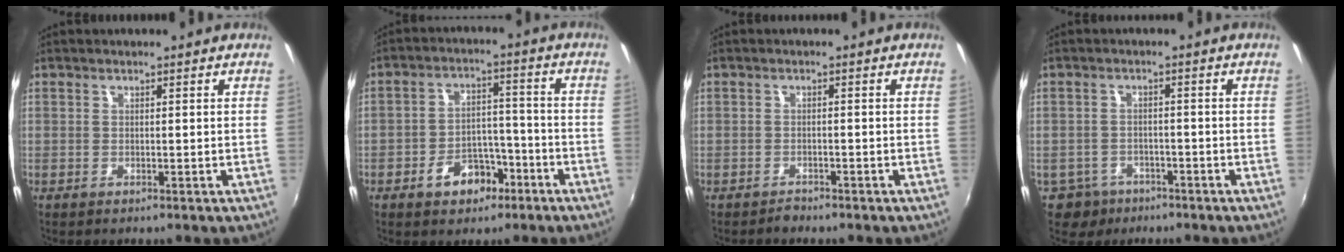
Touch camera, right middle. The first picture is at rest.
{"total": 7.9, "force": [-4.7, 4.9, 4.0], "torque": [-0.077, 0.023, -0.064]}
{"total": 1.4, "force": [-1.4, 0.4, 0.0], "torque": [-0.004, 0.000, -0.025]}
{"total": 5.1, "force": [-3.2, 3.9, 0.8], "torque": [-0.034, 0.004, -0.049]}